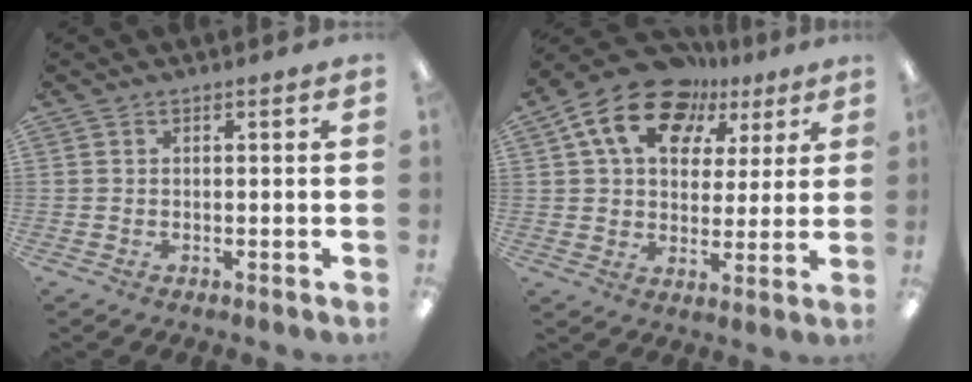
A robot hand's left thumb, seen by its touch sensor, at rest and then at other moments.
{"total": 16.8, "force": [9.3, 11.1, 8.5], "torque": [-0.158, -0.037, 0.170]}